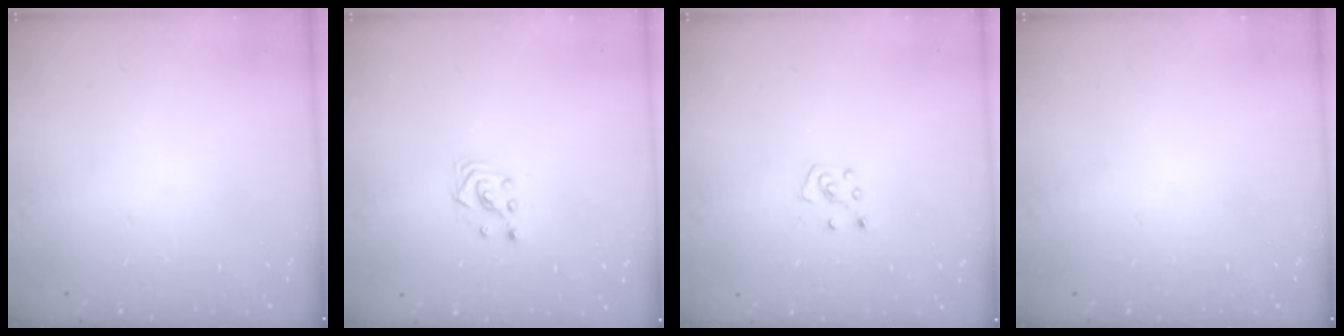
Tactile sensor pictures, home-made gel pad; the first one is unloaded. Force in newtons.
{"total": 3.4, "press": 3.4, "slide": 0.2}
{"total": 5.0, "press": 5.0, "slide": 0.4}
{"total": 0.0}